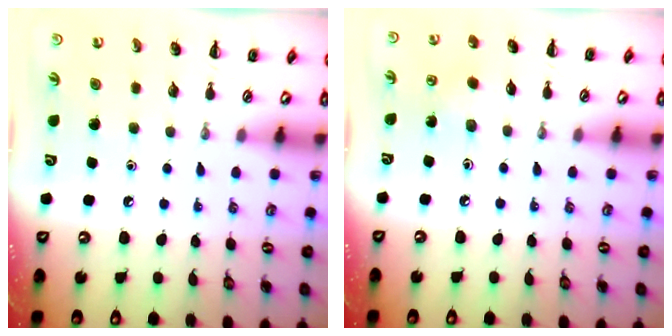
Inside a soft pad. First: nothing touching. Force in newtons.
{"total": 2.8, "press": 2.6, "slide": 0.9}